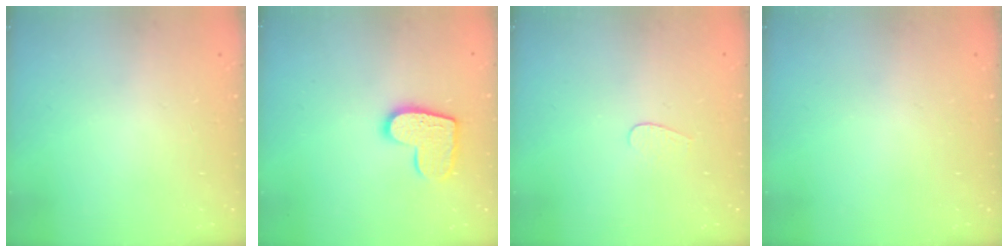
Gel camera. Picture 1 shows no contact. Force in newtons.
{"total": 12.7, "press": 12.6, "slide": 0.8}
{"total": 3.5, "press": 3.5, "slide": 0.3}
{"total": 0.0}